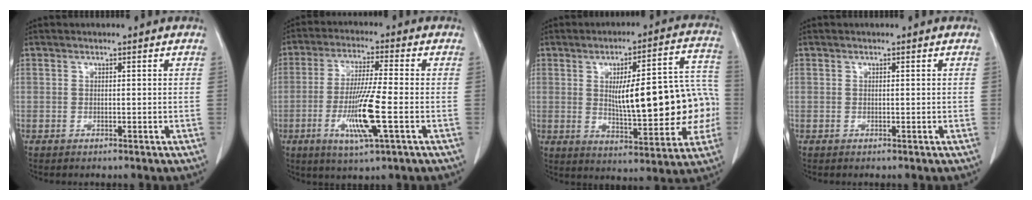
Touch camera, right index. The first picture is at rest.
{"total": 10.5, "force": [-3.0, 0.1, 10.1], "torque": [-0.199, -0.016, -0.057]}
{"total": 18.7, "force": [-0.3, 5.0, 18.0], "torque": [-0.221, 0.034, 0.009]}
{"total": 0.0}